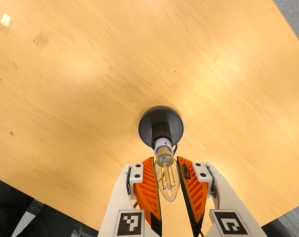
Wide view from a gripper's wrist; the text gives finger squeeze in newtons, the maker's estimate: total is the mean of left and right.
{"total": 12.7, "left": 13.7, "right": 11.8}